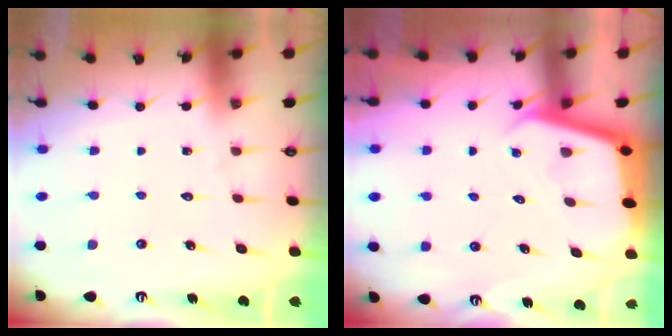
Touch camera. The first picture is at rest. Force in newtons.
{"total": 3.5, "press": 3.5, "slide": 0.3}